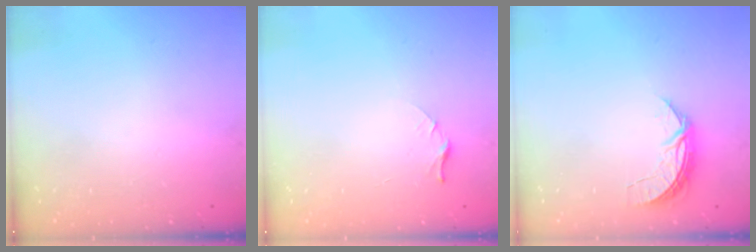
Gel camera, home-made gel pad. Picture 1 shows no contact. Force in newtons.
{"total": 4.5, "press": 4.4, "slide": 0.4}
{"total": 5.6, "press": 5.6, "slide": 0.5}